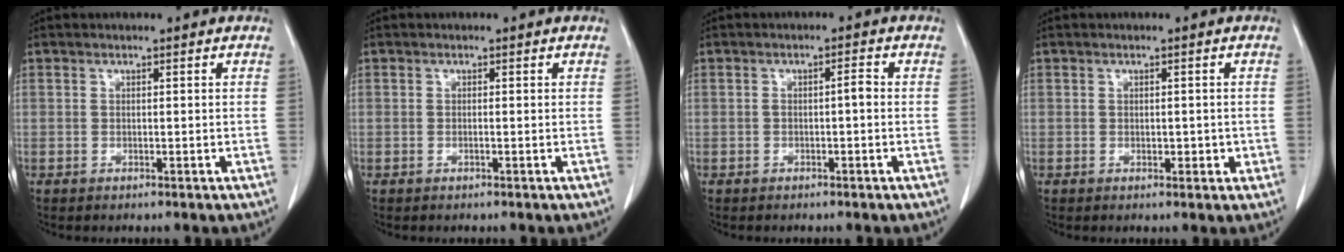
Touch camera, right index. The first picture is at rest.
{"total": 0.0}
{"total": 1.5, "force": [-0.3, 0.2, 1.5], "torque": [-0.022, 0.004, -0.006]}
{"total": 1.8, "force": [-0.3, 1.0, 1.4], "torque": [-0.016, 0.002, 0.000]}